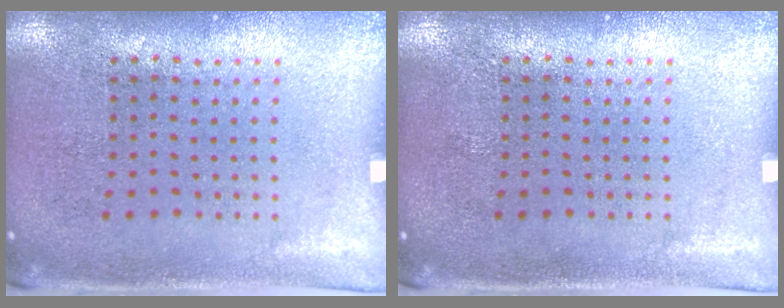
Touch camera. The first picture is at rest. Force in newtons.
{"total": 0.0}